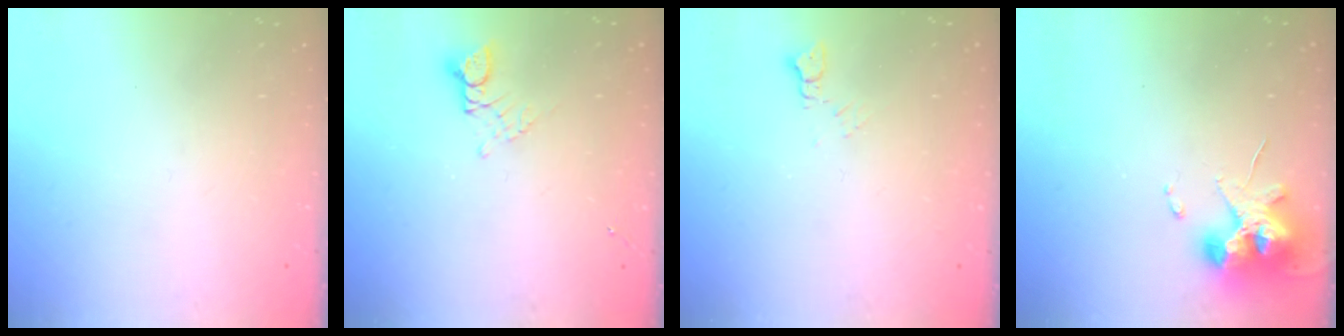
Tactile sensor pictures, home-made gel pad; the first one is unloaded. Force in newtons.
{"total": 3.1, "press": 3.1, "slide": 0.4}
{"total": 3.6, "press": 3.5, "slide": 0.6}
{"total": 12.0, "press": 11.8, "slide": 1.9}